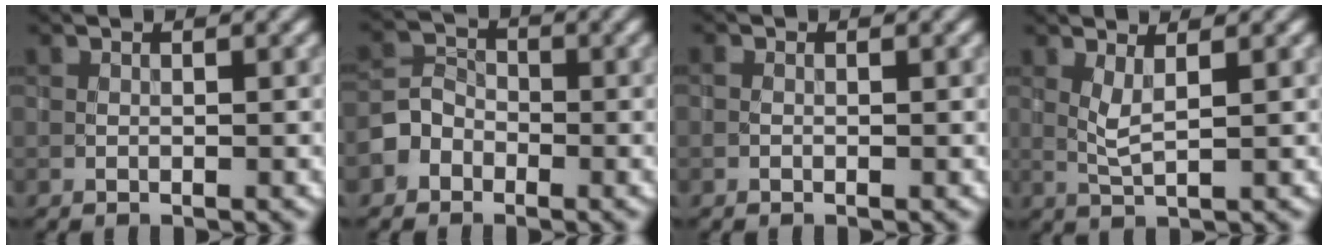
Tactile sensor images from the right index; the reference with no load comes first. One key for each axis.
{"total": 2.9, "fx": -1.6, "fy": 2.3, "fz": 0.7, "tx": -0.004, "ty": 0.010, "tz": -0.039}
{"total": 0.6, "fx": -0.2, "fy": 0.5, "fz": 0.3, "tx": -0.004, "ty": -0.001, "tz": -0.005}
{"total": 2.0, "fx": 0.7, "fy": 0.4, "fz": 1.8, "tx": -0.044, "ty": -0.002, "tz": 0.017}